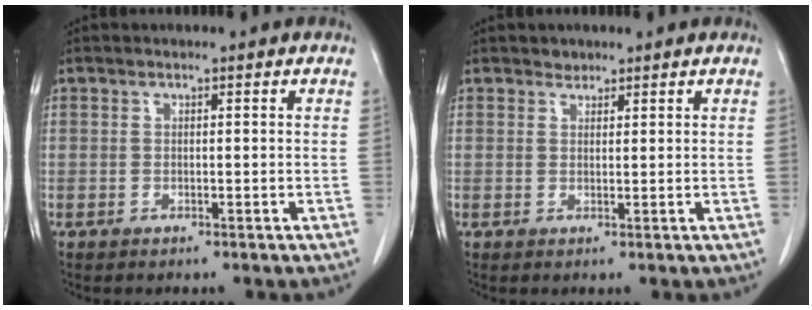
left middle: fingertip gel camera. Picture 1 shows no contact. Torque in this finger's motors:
{"motor_torque": [-0.28, -0.02, -0.10, -0.01]}